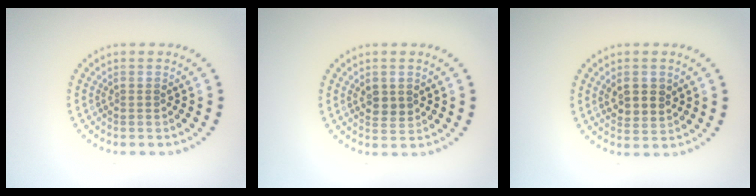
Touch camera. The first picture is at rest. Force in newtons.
{"total": 1.7, "press": 1.7, "slide": 0.5}
{"total": 2.7, "press": 2.6, "slide": 0.7}